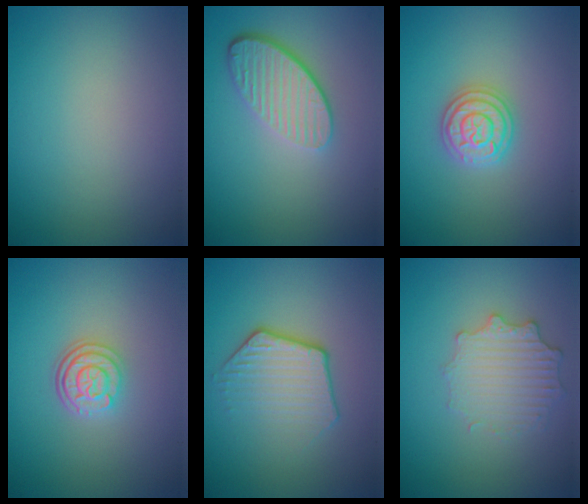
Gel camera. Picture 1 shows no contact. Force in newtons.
{"total": 4.5, "press": 3.2, "slide": 3.1}
{"total": 3.7, "press": 3.7, "slide": 0.5}
{"total": 3.1, "press": 2.4, "slide": 1.8}
{"total": 3.9, "press": 2.9, "slide": 2.5}
{"total": 2.7, "press": 2.6, "slide": 0.5}